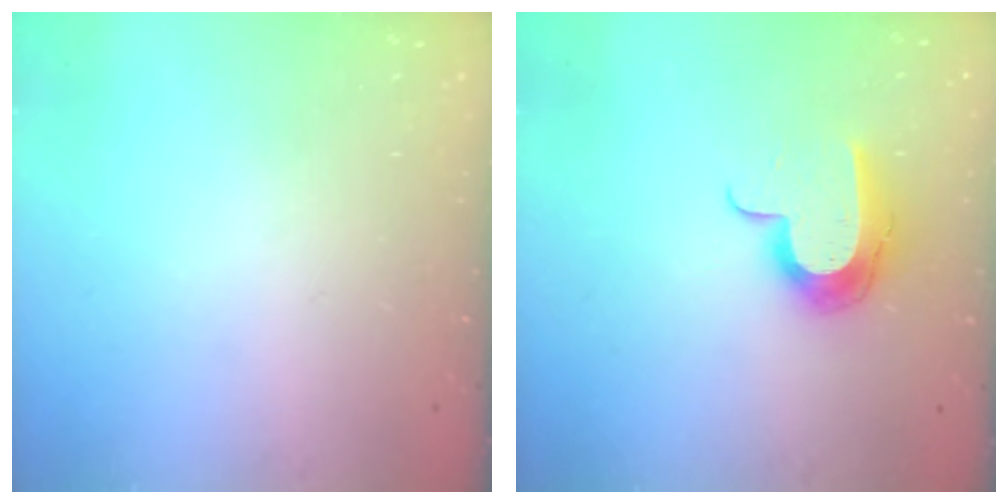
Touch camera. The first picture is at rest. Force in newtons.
{"total": 11.3, "press": 11.2, "slide": 0.7}